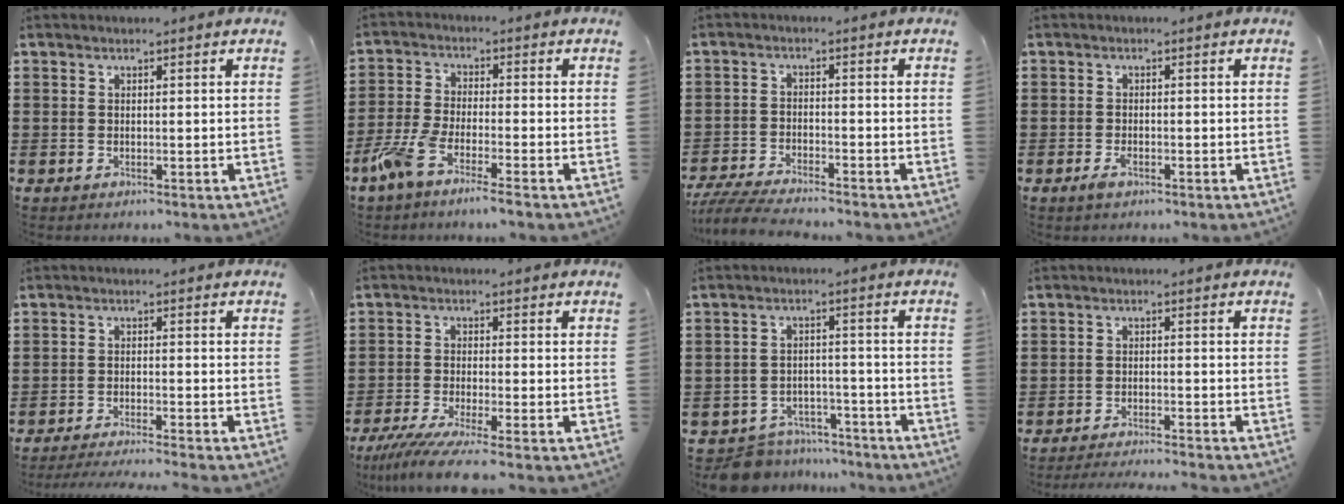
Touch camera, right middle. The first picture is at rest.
{"total": 5.4, "force": [-4.1, 0.3, 3.5], "torque": [-0.094, -0.017, -0.082]}
{"total": 4.8, "force": [-4.6, 0.2, 1.5], "torque": [-0.044, -0.012, -0.095]}
{"total": 1.7, "force": [-0.9, 0.6, 1.3], "torque": [-0.033, -0.005, -0.019]}
{"total": 2.6, "force": [-2.5, -0.4, 0.8], "torque": [-0.014, -0.001, -0.050]}
{"total": 5.0, "force": [-4.0, -0.4, 3.0], "torque": [-0.070, -0.025, -0.079]}
{"total": 6.4, "force": [-6.2, 1.4, 0.6], "torque": [-0.019, 0.015, -0.127]}
{"total": 2.5, "force": [-2.4, -0.3, 0.4], "torque": [-0.009, 0.000, -0.050]}